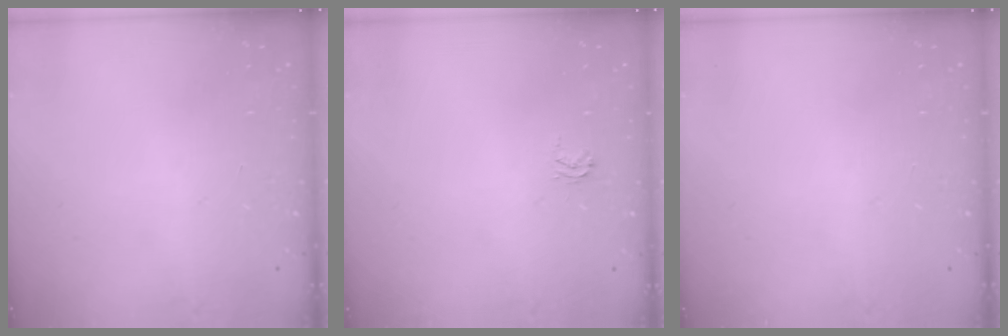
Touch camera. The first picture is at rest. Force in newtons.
{"total": 2.7, "press": 2.7, "slide": 0.4}
{"total": 0.0}